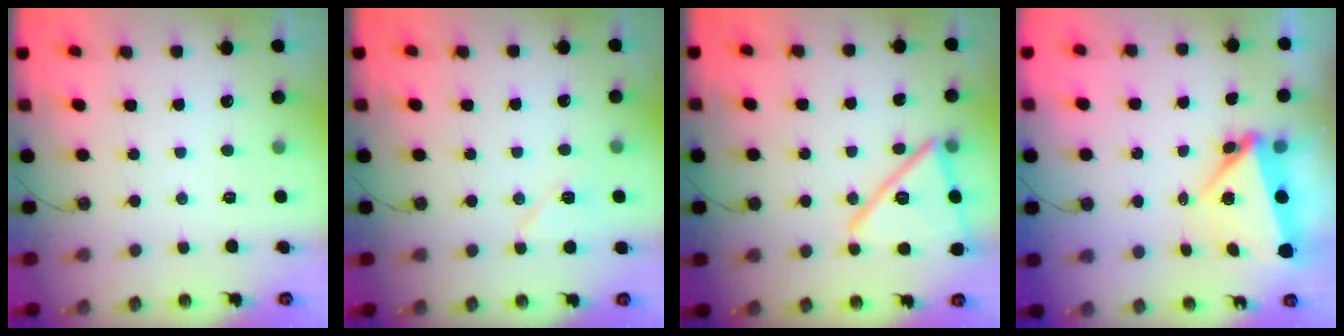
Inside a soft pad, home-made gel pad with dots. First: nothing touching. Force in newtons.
{"total": 6.8, "press": 6.7, "slide": 0.7}
{"total": 19.0, "press": 19.0, "slide": 0.6}
{"total": 5.3, "press": 5.3, "slide": 0.2}